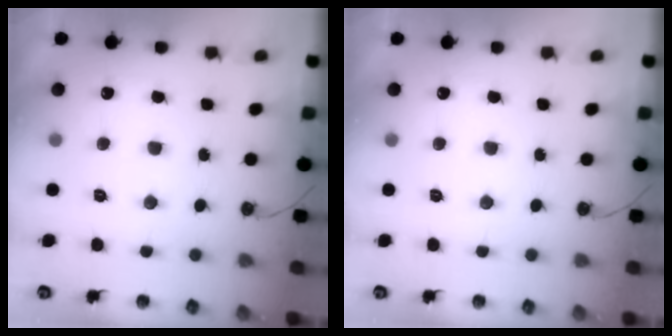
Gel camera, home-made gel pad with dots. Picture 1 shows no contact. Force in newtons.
{"total": 0.0}